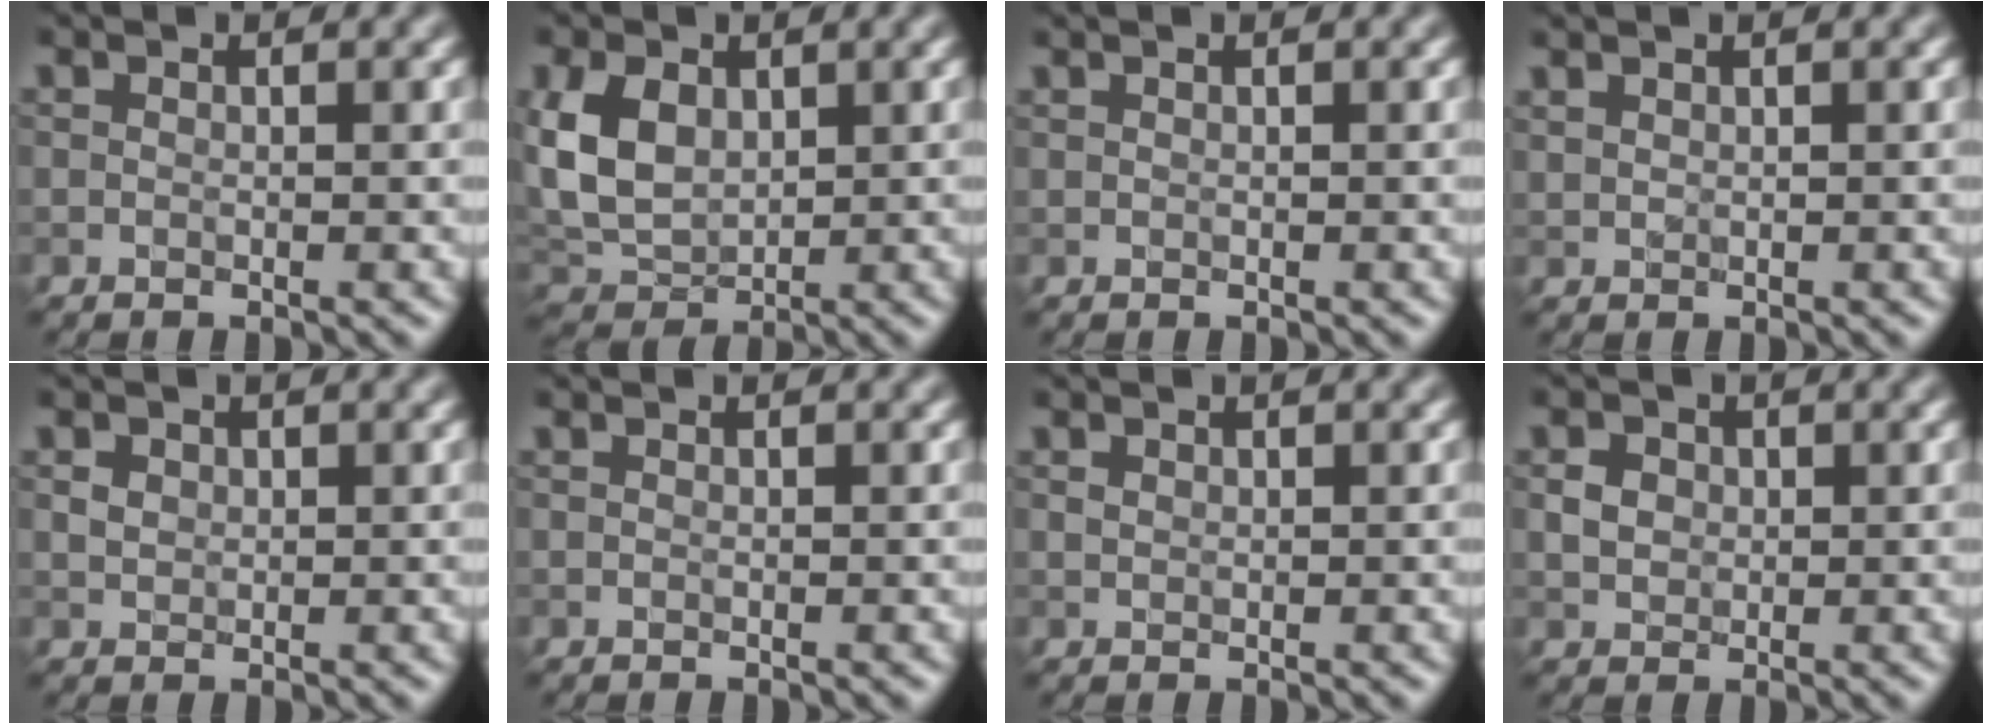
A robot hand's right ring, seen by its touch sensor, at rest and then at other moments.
{"total": 5.4, "force": [1.0, 3.8, 3.7], "torque": [-0.081, 0.005, 0.020]}
{"total": 0.0}
{"total": 0.8, "force": [0.7, 0.2, 0.1], "torque": [-0.006, 0.000, 0.020]}
{"total": 1.1, "force": [0.4, 0.9, 0.4], "torque": [-0.006, -0.002, 0.008]}
{"total": 0.0}
{"total": 0.6, "force": [0.3, 0.4, 0.2], "torque": [-0.003, -0.002, 0.008]}
{"total": 1.7, "force": [0.2, 1.5, 0.8], "torque": [-0.012, -0.002, 0.005]}